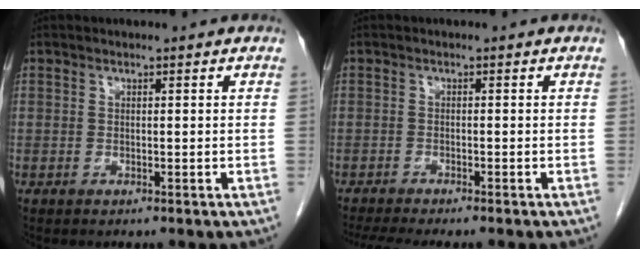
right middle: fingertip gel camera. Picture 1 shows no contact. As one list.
[{"total": 7.0, "force": [-6.0, 0.2, 3.6], "torque": [-0.048, -0.014, -0.095]}]